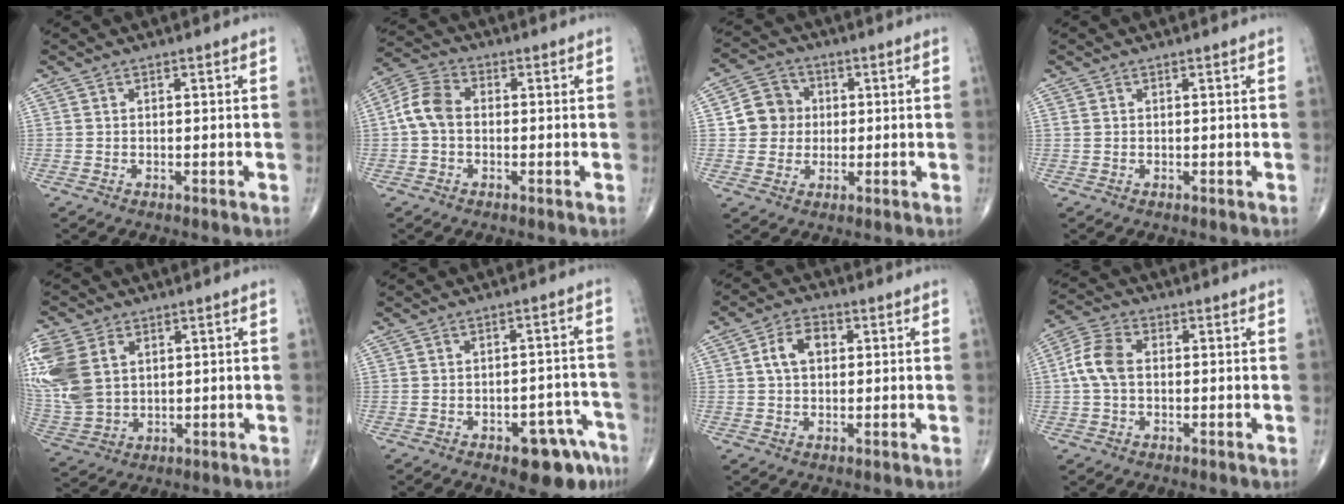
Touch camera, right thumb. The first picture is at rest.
{"total": 7.1, "force": [-0.5, 5.2, 4.8], "torque": [-0.088, 0.023, -0.022]}
{"total": 7.3, "force": [0.6, 6.8, 2.5], "torque": [-0.013, 0.008, 0.002]}
{"total": 0.6, "force": [0.2, 0.5, 0.4], "torque": [-0.011, 0.006, 0.007]}
{"total": 16.5, "force": [4.6, 11.6, 10.8], "torque": [-0.272, -0.002, 0.100]}
{"total": 9.4, "force": [-5.5, 4.3, 6.3], "torque": [-0.048, 0.044, -0.065]}
{"total": 5.7, "force": [1.2, 3.7, 4.2], "torque": [-0.071, 0.013, 0.015]}
{"total": 6.8, "force": [0.2, 4.3, 5.2], "torque": [-0.115, 0.019, -0.004]}